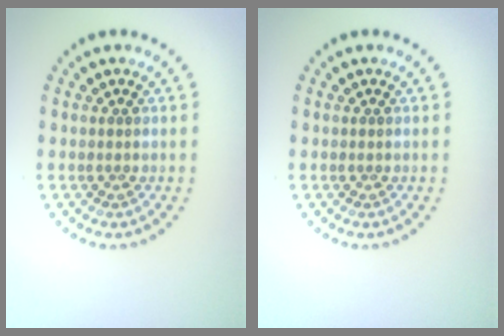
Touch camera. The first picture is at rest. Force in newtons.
{"total": 0.0}